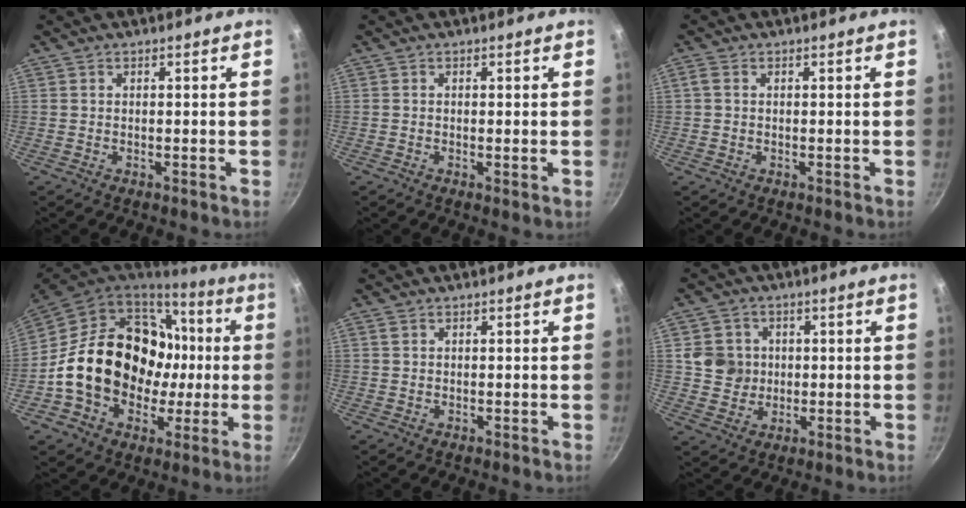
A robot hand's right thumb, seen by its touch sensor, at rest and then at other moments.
{"total": 0.7, "force": [0.0, 0.1, 0.6], "torque": [-0.011, -0.003, -0.002]}
{"total": 1.5, "force": [0.2, 1.0, 1.0], "torque": [-0.021, 0.004, 0.004]}
{"total": 24.1, "force": [0.5, 19.0, 14.7], "torque": [-0.228, 0.040, 0.026]}
{"total": 0.7, "force": [0.3, 0.6, 0.3], "torque": [-0.007, 0.002, 0.006]}
{"total": 6.8, "force": [0.9, 6.5, 2.0], "torque": [-0.002, 0.003, 0.015]}